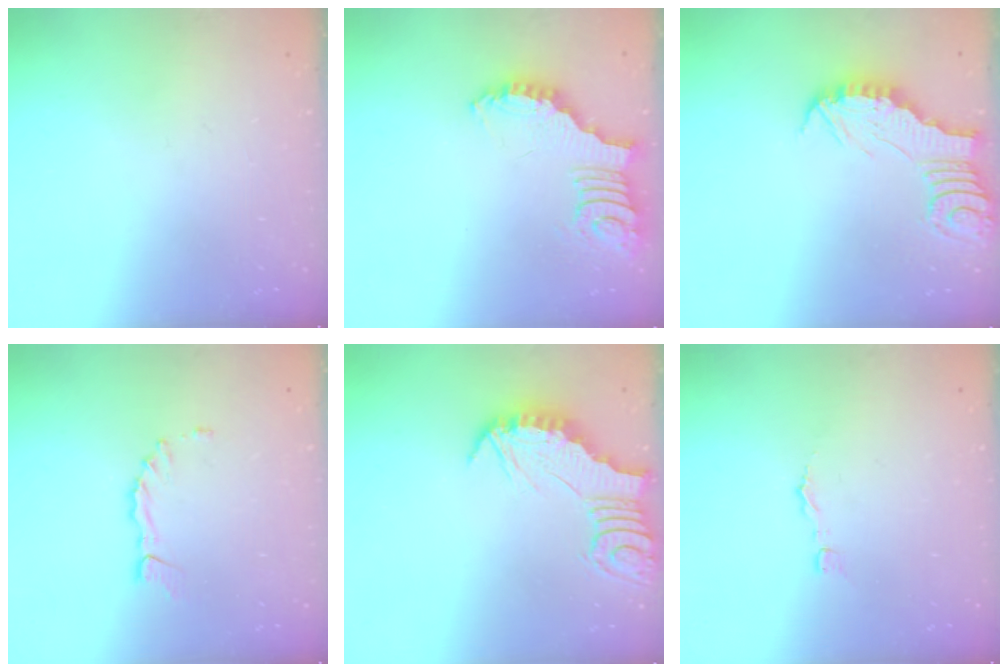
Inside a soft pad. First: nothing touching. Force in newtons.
{"total": 2.4, "press": 2.4, "slide": 0.5}
{"total": 2.9, "press": 2.9, "slide": 0.3}
{"total": 2.8, "press": 2.8, "slide": 0.4}
{"total": 2.8, "press": 2.8, "slide": 0.3}
{"total": 2.7, "press": 2.7, "slide": 0.3}